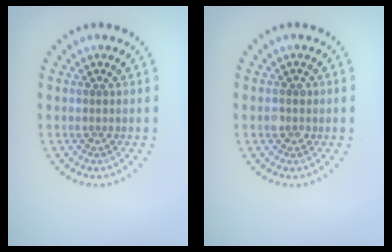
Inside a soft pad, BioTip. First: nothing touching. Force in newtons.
{"total": 1.3, "press": 1.2, "slide": 0.3}